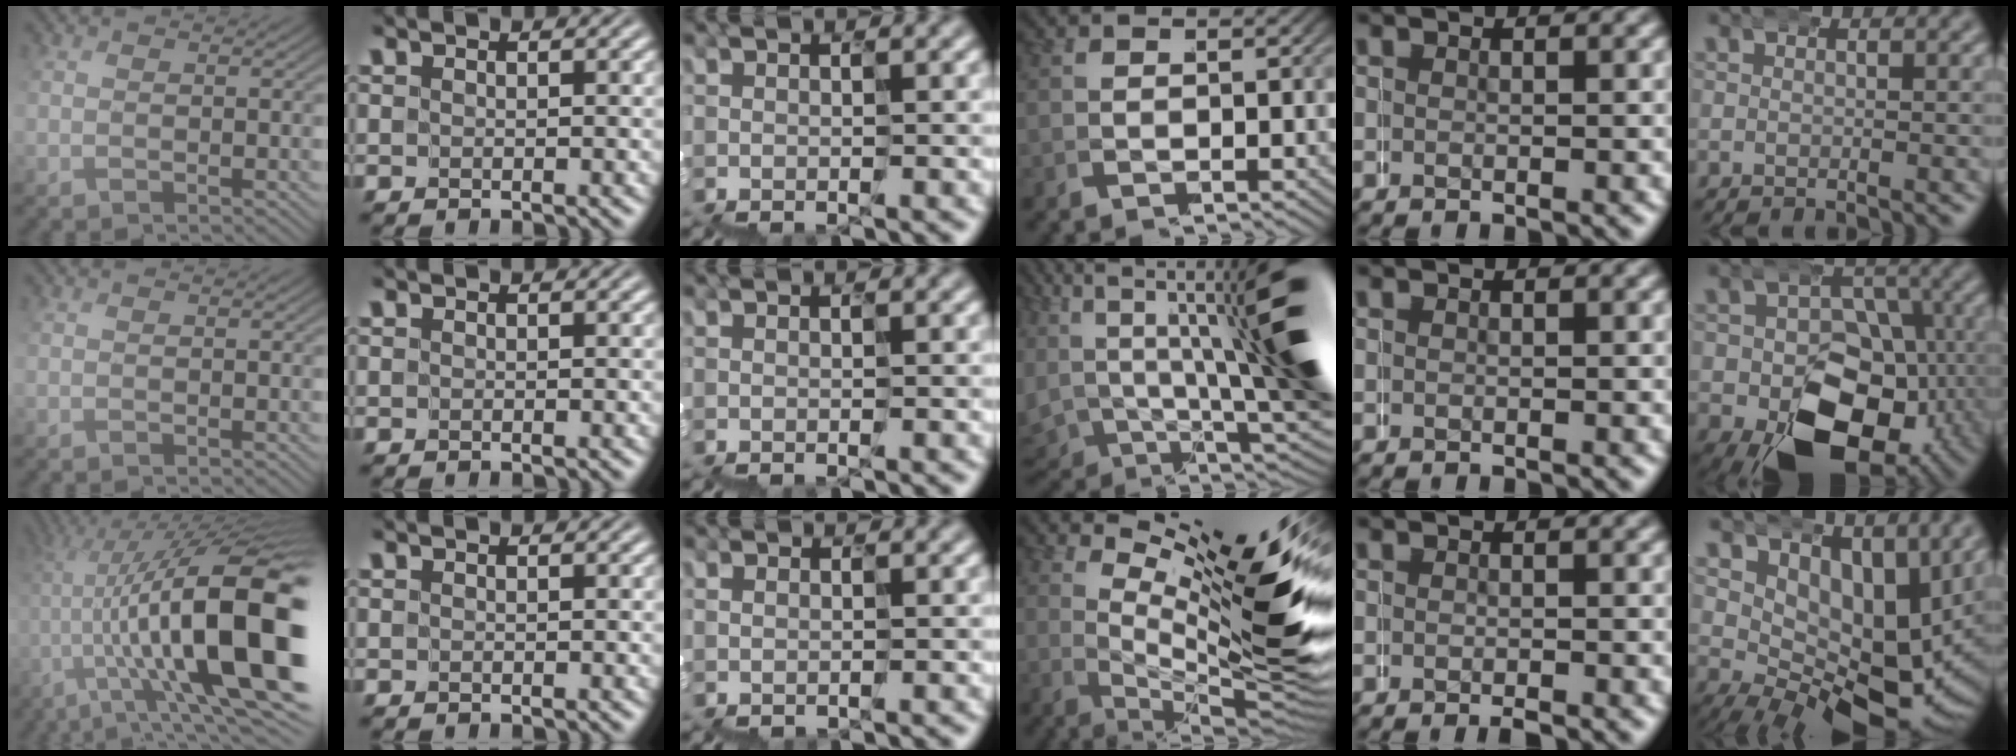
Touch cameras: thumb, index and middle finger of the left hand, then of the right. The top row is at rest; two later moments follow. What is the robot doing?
{"motion": "wrap", "object": "duck tape"}